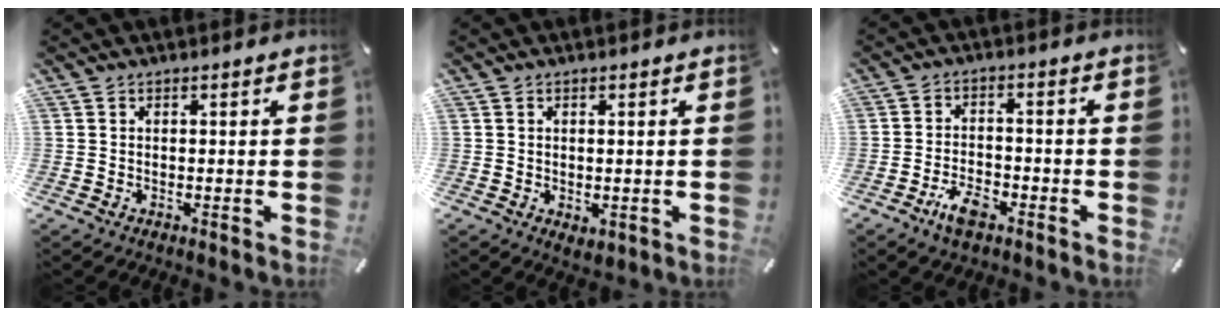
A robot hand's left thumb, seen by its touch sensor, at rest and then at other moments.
{"total": 1.3, "force": [0.0, 1.1, 0.7], "torque": [-0.013, 0.004, 0.002]}
{"total": 6.1, "force": [-3.8, 3.1, 3.7], "torque": [-0.074, 0.020, -0.071]}